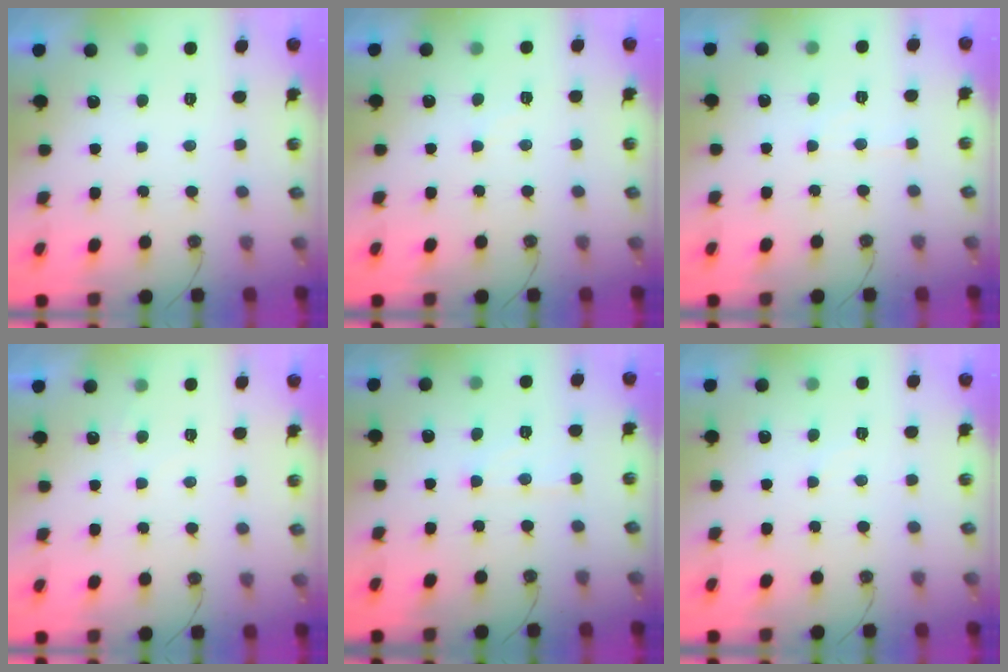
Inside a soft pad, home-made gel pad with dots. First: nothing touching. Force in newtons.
{"total": 6.5, "press": 6.5, "slide": 0.7}
{"total": 4.1, "press": 4.0, "slide": 0.8}
{"total": 3.9, "press": 3.8, "slide": 0.5}
{"total": 6.6, "press": 6.6, "slide": 0.6}
{"total": 4.4, "press": 4.3, "slide": 0.7}